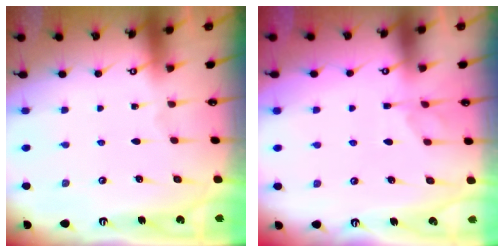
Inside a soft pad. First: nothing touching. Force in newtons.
{"total": 1.2, "press": 0.5, "slide": 1.1}